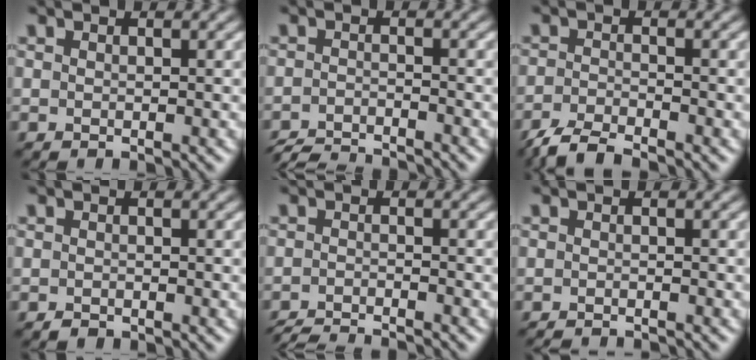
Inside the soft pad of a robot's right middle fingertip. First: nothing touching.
{"total": 4.3, "force": [-4.2, 0.5, 1.1], "torque": [-0.019, -0.010, -0.077]}
{"total": 3.6, "force": [-3.2, 0.6, 1.7], "torque": [-0.036, -0.008, -0.070]}
{"total": 0.5, "force": [-0.5, 0.2, 0.1], "torque": [0.001, -0.002, -0.008]}
{"total": 4.0, "force": [-3.8, 0.3, 1.2], "torque": [-0.022, -0.012, -0.067]}
{"total": 2.3, "force": [-2.2, 0.3, 0.8], "torque": [-0.006, -0.008, -0.032]}